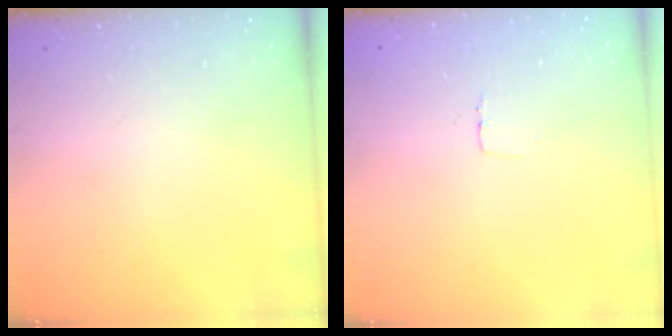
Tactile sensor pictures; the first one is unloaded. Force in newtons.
{"total": 2.6, "press": 2.6, "slide": 0.1}